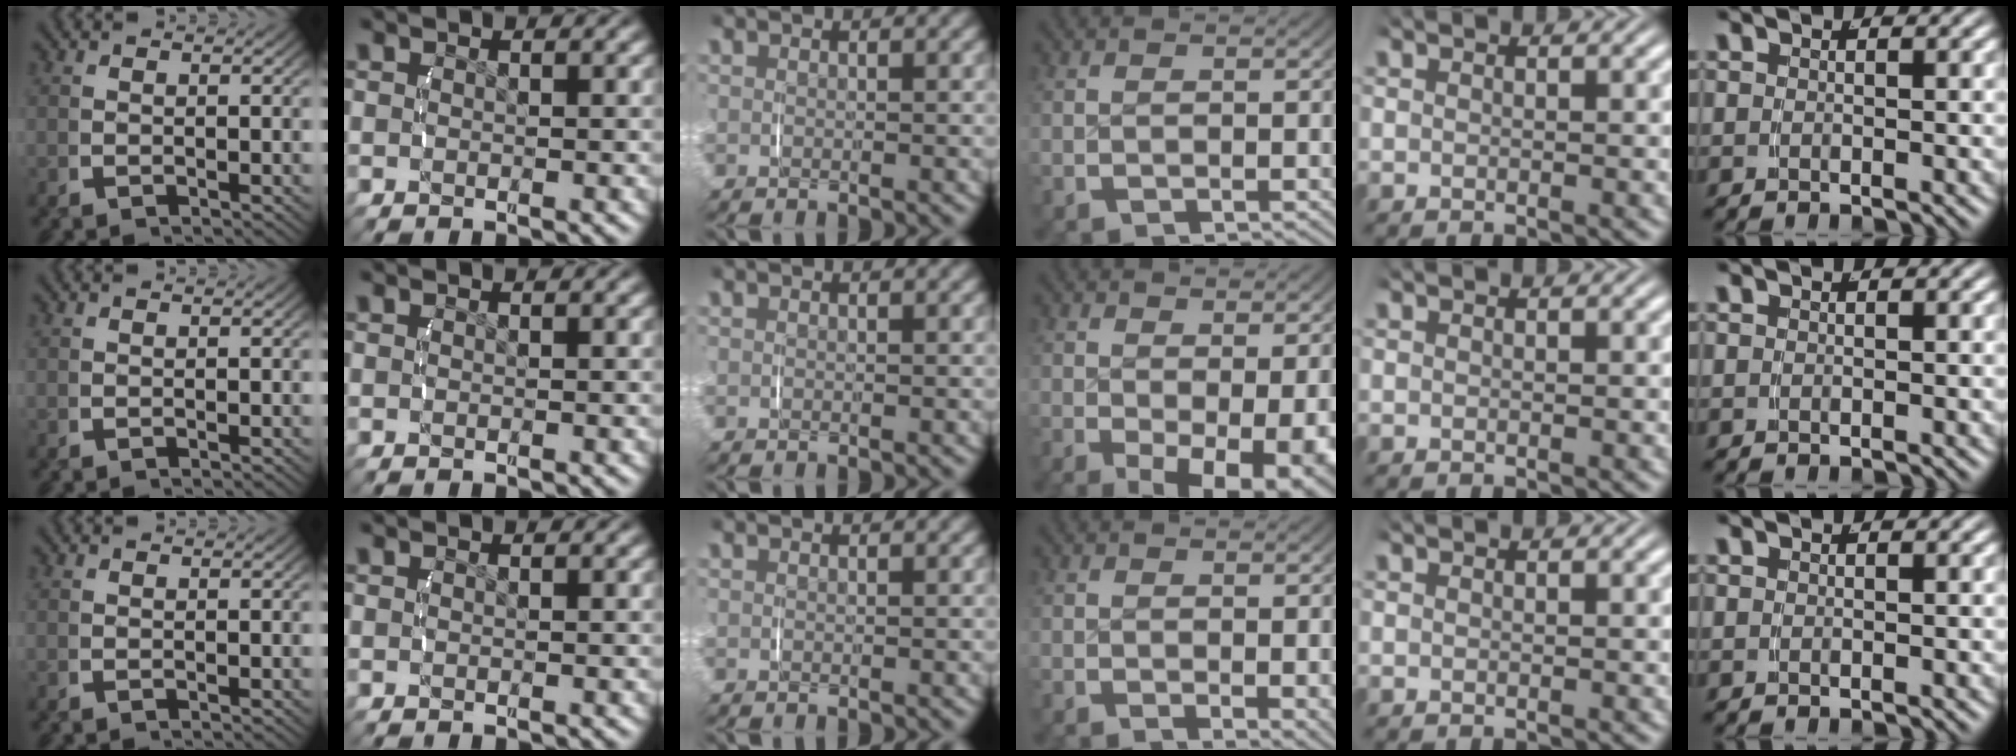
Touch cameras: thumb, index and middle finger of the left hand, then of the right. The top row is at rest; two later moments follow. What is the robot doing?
{"motion": "lift_and_place", "object": "glasses case"}